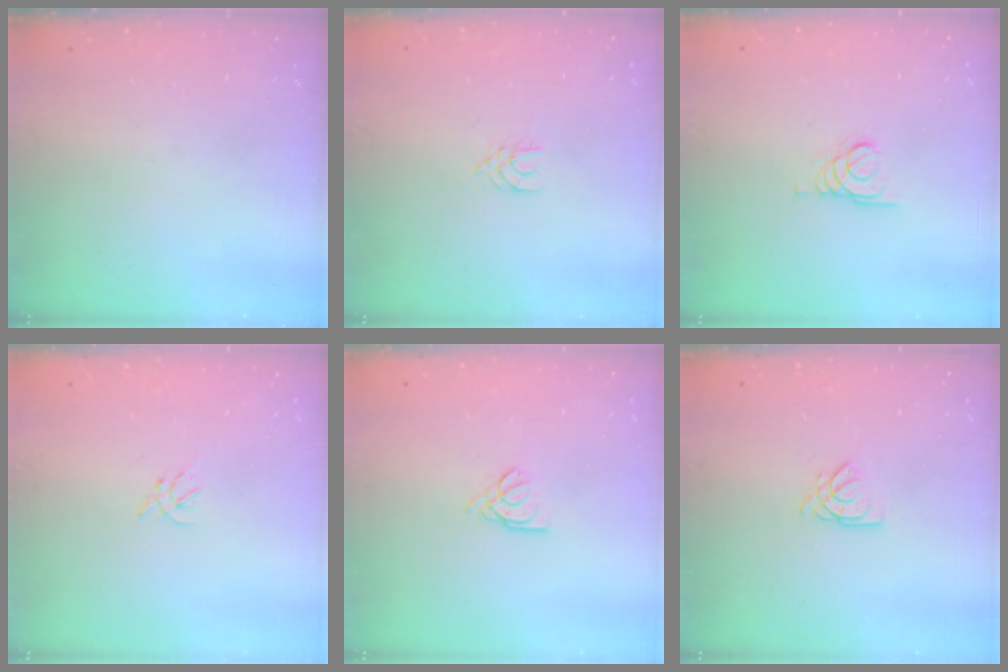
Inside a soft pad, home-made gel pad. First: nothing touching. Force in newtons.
{"total": 2.9, "press": 2.9, "slide": 0.4}
{"total": 1.5, "press": 1.4, "slide": 0.1}
{"total": 2.3, "press": 2.2, "slide": 0.6}
{"total": 2.6, "press": 2.5, "slide": 0.5}
{"total": 2.6, "press": 2.6, "slide": 0.1}